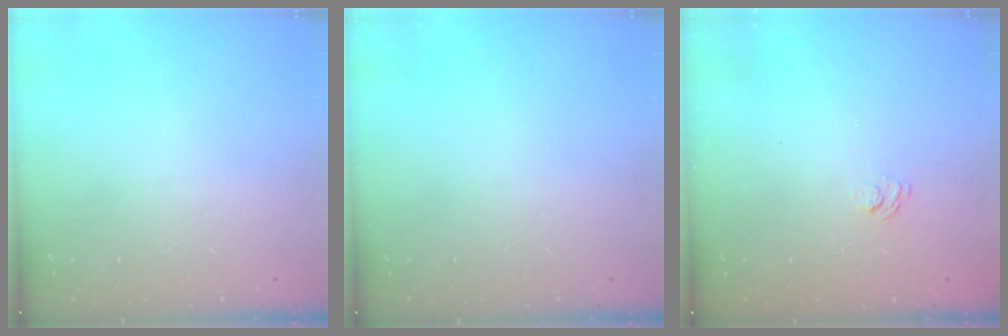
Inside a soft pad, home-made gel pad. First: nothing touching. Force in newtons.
{"total": 0.0}
{"total": 2.4, "press": 2.0, "slide": 1.2}